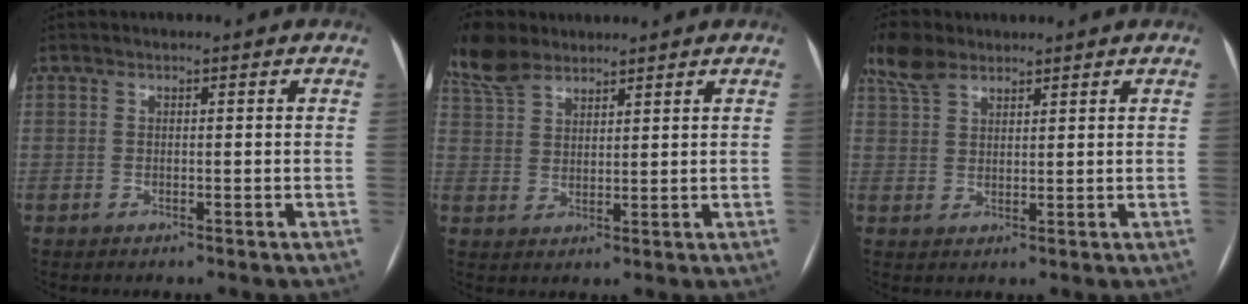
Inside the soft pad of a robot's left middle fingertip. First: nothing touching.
{"total": 8.4, "force": [6.9, 3.3, 3.4], "torque": [-0.083, 0.022, 0.143]}
{"total": 5.7, "force": [4.4, 2.6, 2.6], "torque": [-0.066, 0.024, 0.093]}